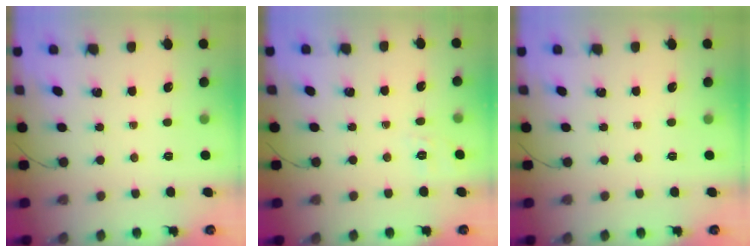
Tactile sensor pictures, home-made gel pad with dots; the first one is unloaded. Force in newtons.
{"total": 2.0, "press": 0.2, "slide": 1.9}
{"total": 0.0}